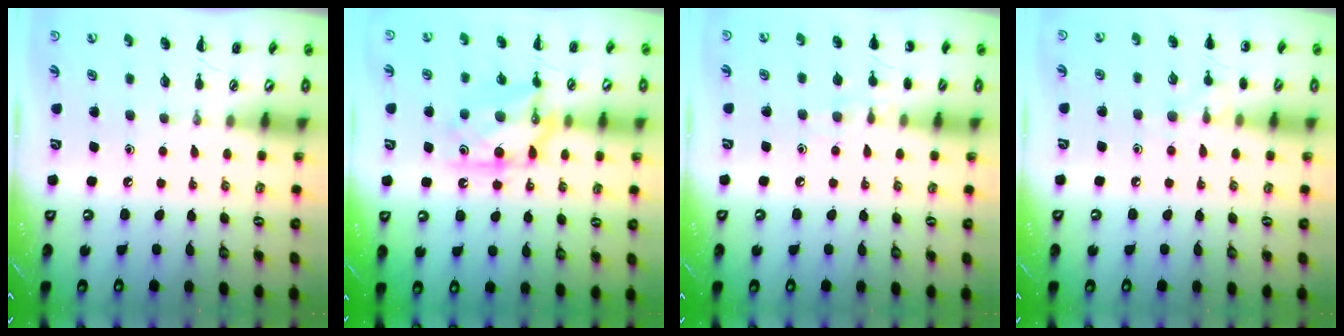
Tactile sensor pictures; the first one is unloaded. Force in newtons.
{"total": 12.5, "press": 12.5, "slide": 0.4}
{"total": 7.5, "press": 7.2, "slide": 2.0}
{"total": 8.3, "press": 8.0, "slide": 2.1}